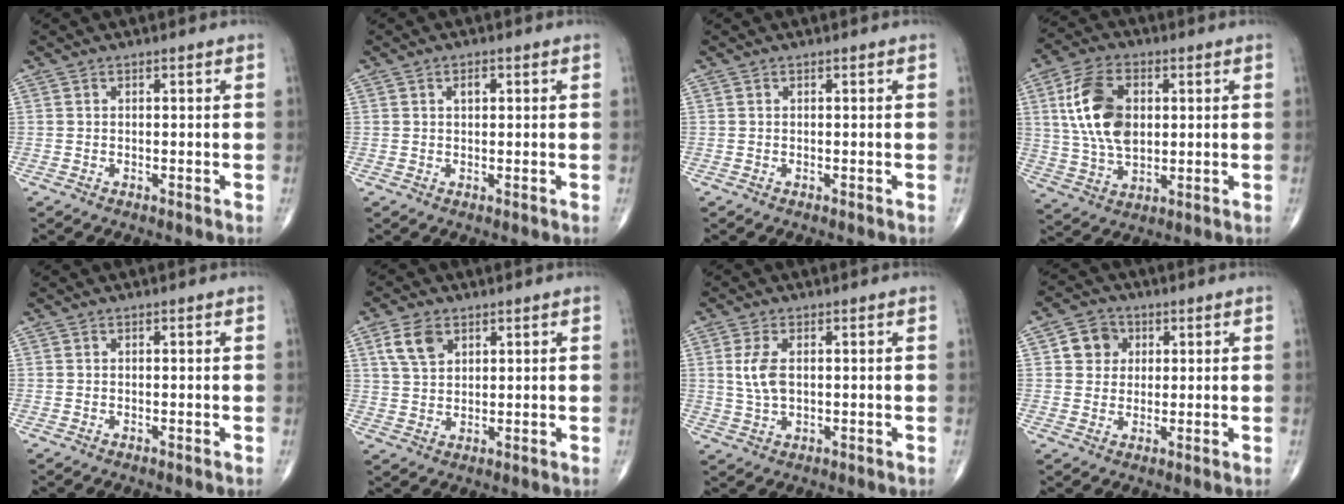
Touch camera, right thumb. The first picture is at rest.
{"total": 1.6, "force": [0.6, 0.9, 1.1], "torque": [-0.017, 0.000, 0.009]}
{"total": 0.0}
{"total": 13.6, "force": [2.7, 8.2, 10.5], "torque": [-0.194, -0.001, 0.051]}
{"total": 0.0}
{"total": 5.8, "force": [2.9, 3.6, 3.6], "torque": [-0.060, -0.007, 0.059]}
{"total": 5.0, "force": [0.9, 2.6, 4.2], "torque": [-0.093, -0.002, 0.019]}
{"total": 5.5, "force": [1.7, 4.9, 1.9], "torque": [-0.004, -0.001, 0.025]}